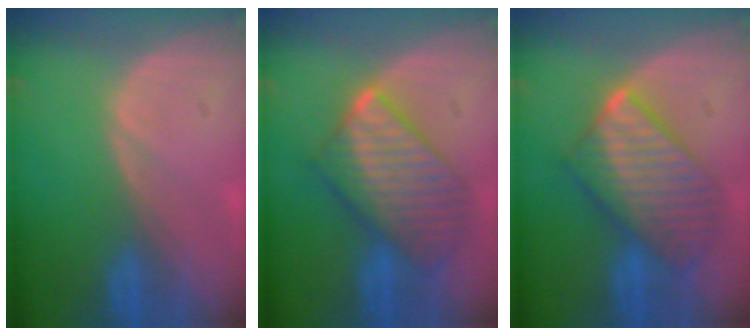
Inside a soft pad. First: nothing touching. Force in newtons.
{"total": 9.6, "press": 9.6, "slide": 0.9}
{"total": 9.6, "press": 9.6, "slide": 0.9}